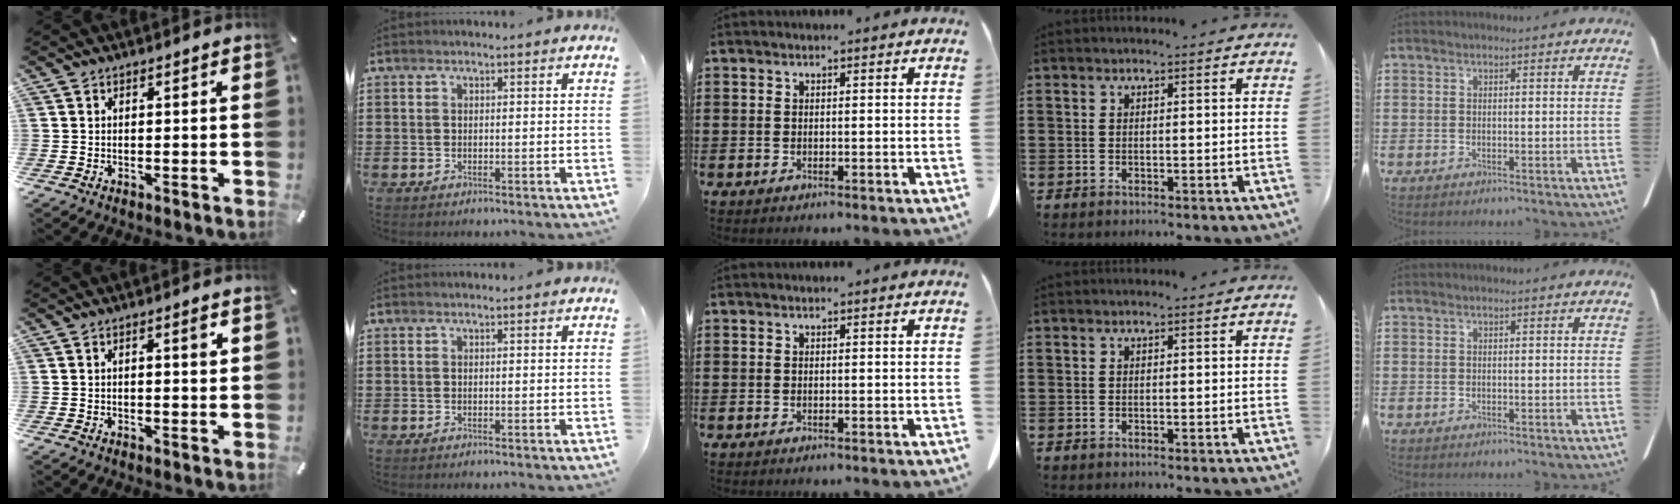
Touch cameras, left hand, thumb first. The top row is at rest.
{"thumb": {"total": 2.2, "force": [0.6, 0.6, 2.1], "torque": [-0.025, -0.002, 0.005]}}